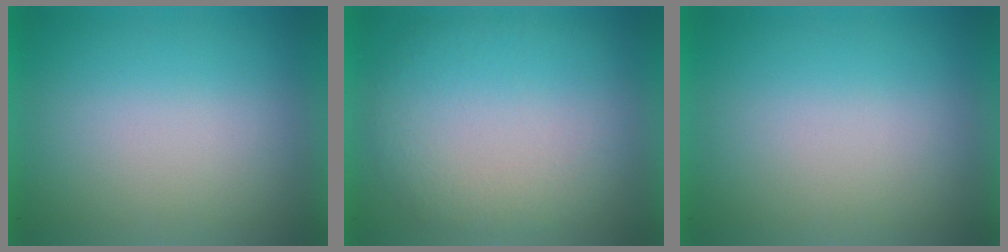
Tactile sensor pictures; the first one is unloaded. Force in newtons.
{"total": 2.2}
{"total": 0.0}